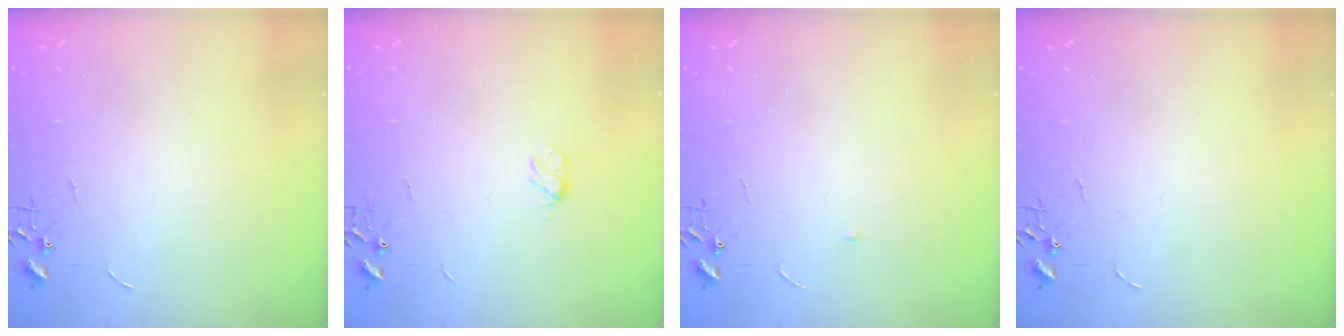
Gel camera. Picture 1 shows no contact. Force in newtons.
{"total": 3.9, "press": 3.8, "slide": 0.6}
{"total": 4.0, "press": 3.8, "slide": 1.2}
{"total": 0.0}